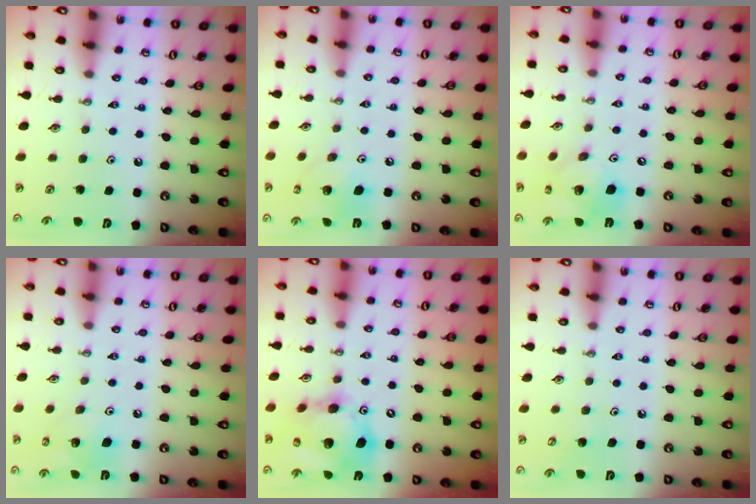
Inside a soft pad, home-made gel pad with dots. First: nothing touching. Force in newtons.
{"total": 10.6, "press": 10.5, "slide": 1.0}
{"total": 15.6, "press": 15.4, "slide": 2.5}
{"total": 8.5, "press": 8.1, "slide": 2.6}
{"total": 17.9, "press": 17.5, "slide": 3.7}
{"total": 4.0, "press": 4.0, "slide": 0.2}